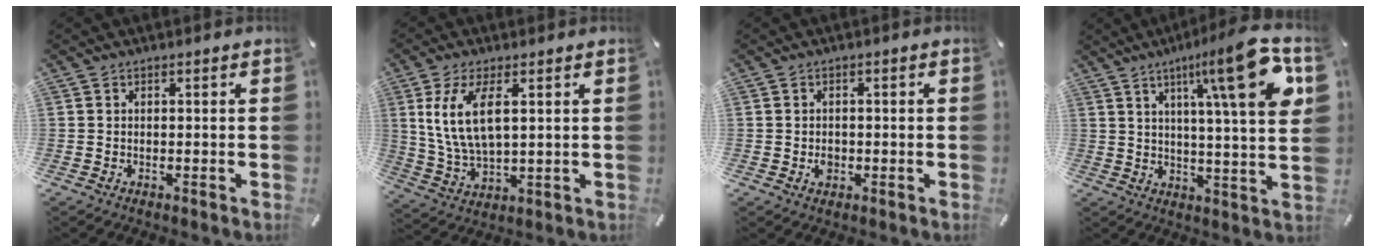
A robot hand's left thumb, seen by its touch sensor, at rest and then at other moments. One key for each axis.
{"total": 10.5, "fx": 3.5, "fy": 4.7, "fz": 8.7, "tx": -0.200, "ty": -0.004, "tz": 0.060}
{"total": 2.6, "fx": -0.6, "fy": 2.2, "fz": 1.2, "tx": -0.014, "ty": 0.001, "tz": -0.013}
{"total": 19.6, "fx": 8.2, "fy": 3.9, "fz": 17.3, "tx": -0.246, "ty": -0.041, "tz": 0.110}